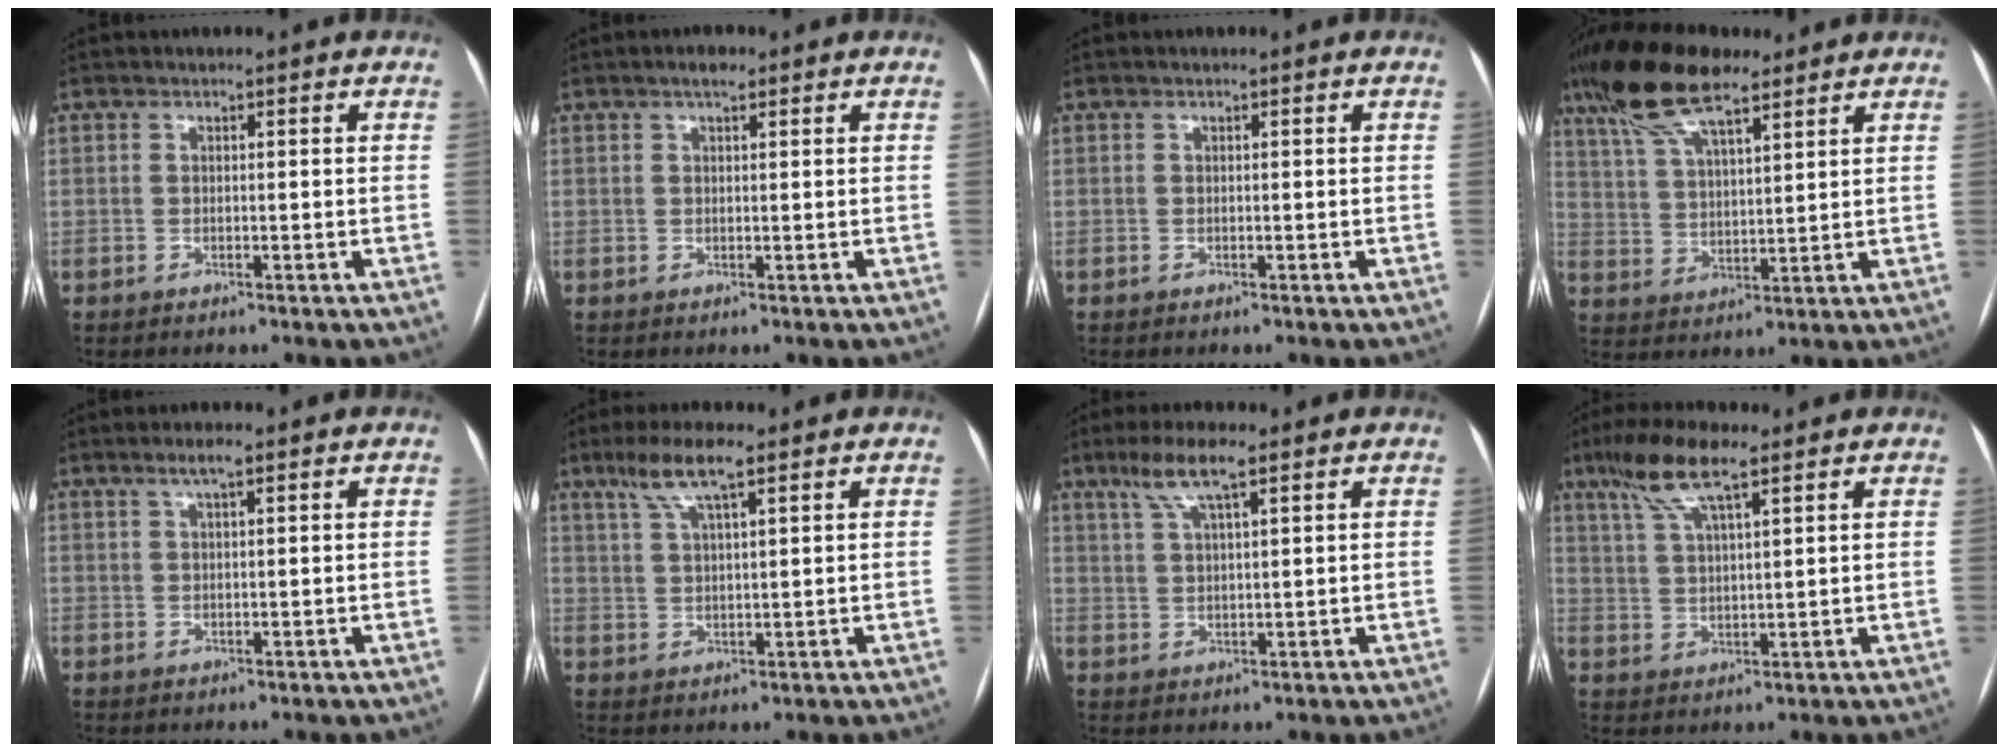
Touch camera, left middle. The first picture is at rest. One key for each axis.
{"total": 2.0, "fx": 1.3, "fy": 0.7, "fz": 1.4, "tx": -0.025, "ty": 0.008, "tz": 0.020}
{"total": 0.0}
{"total": 13.0, "fx": 9.5, "fy": 3.4, "fz": 8.3, "tx": -0.168, "ty": 0.027, "tz": 0.178}
{"total": 2.7, "fx": 1.7, "fy": 0.3, "fz": 2.1, "tx": -0.043, "ty": 0.009, "tz": 0.031}
{"total": 6.7, "fx": 4.3, "fy": 0.9, "fz": 5.1, "tx": -0.107, "ty": 0.015, "tz": 0.083}
{"total": 6.3, "fx": 4.0, "fy": 0.8, "fz": 4.8, "tx": -0.102, "ty": 0.015, "tz": 0.077}
{"total": 8.6, "fx": 5.5, "fy": 1.4, "fz": 6.4, "tx": -0.134, "ty": 0.018, "tz": 0.104}